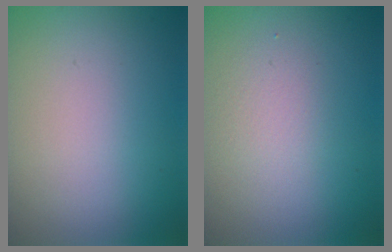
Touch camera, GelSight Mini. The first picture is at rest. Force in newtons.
{"total": 1.6, "press": 1.6, "slide": 0.1}